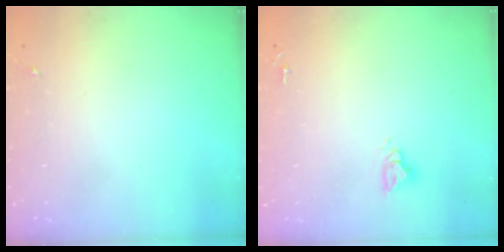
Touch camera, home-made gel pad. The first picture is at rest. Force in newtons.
{"total": 4.8, "press": 4.7, "slide": 0.4}